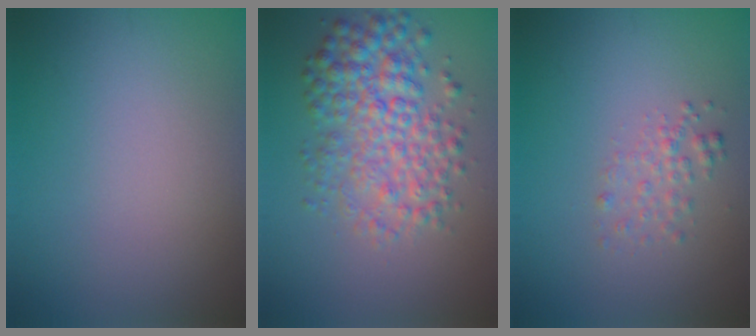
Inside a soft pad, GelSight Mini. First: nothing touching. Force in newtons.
{"total": 5.8, "press": 5.8, "slide": 0.0}
{"total": 1.5, "press": 1.5, "slide": 0.0}